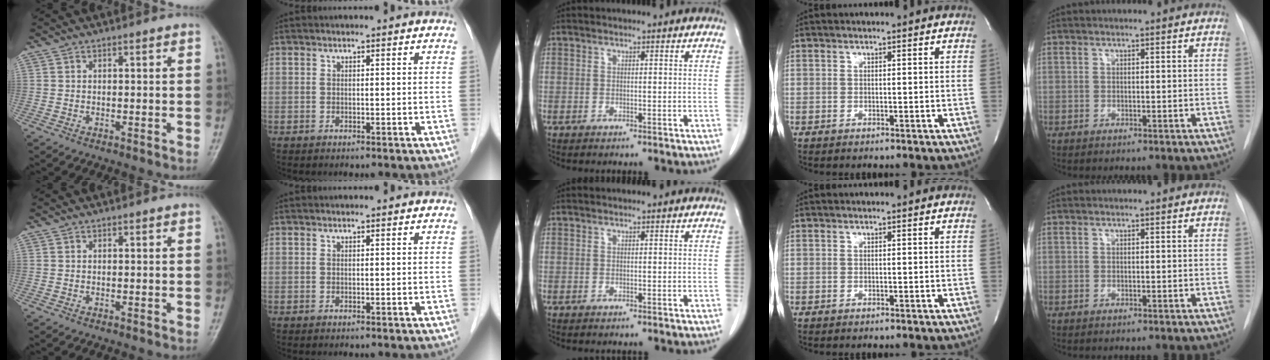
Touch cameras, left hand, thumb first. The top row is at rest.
{}